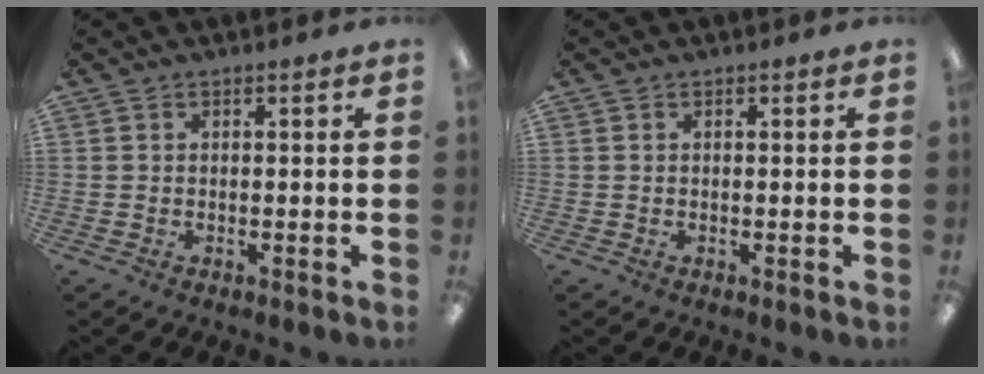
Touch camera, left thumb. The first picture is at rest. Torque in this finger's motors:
{"motor_torque": [0.00, 0.00, -0.03, -0.02, 0.00]}